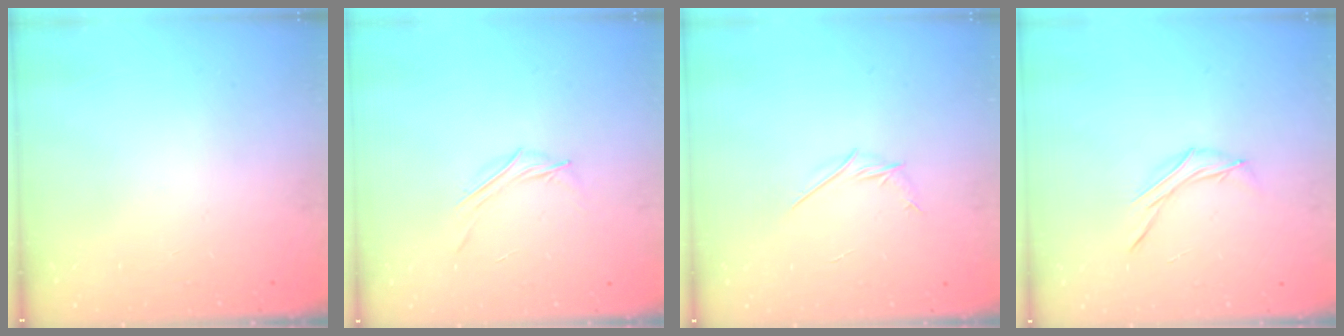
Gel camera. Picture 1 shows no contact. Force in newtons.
{"total": 3.5, "press": 3.3, "slide": 1.0}
{"total": 3.6, "press": 3.4, "slide": 0.9}
{"total": 6.0, "press": 5.9, "slide": 1.0}